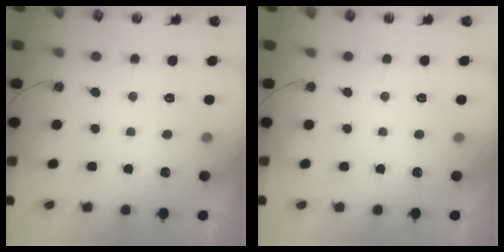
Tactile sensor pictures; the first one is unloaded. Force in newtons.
{"total": 0.0}